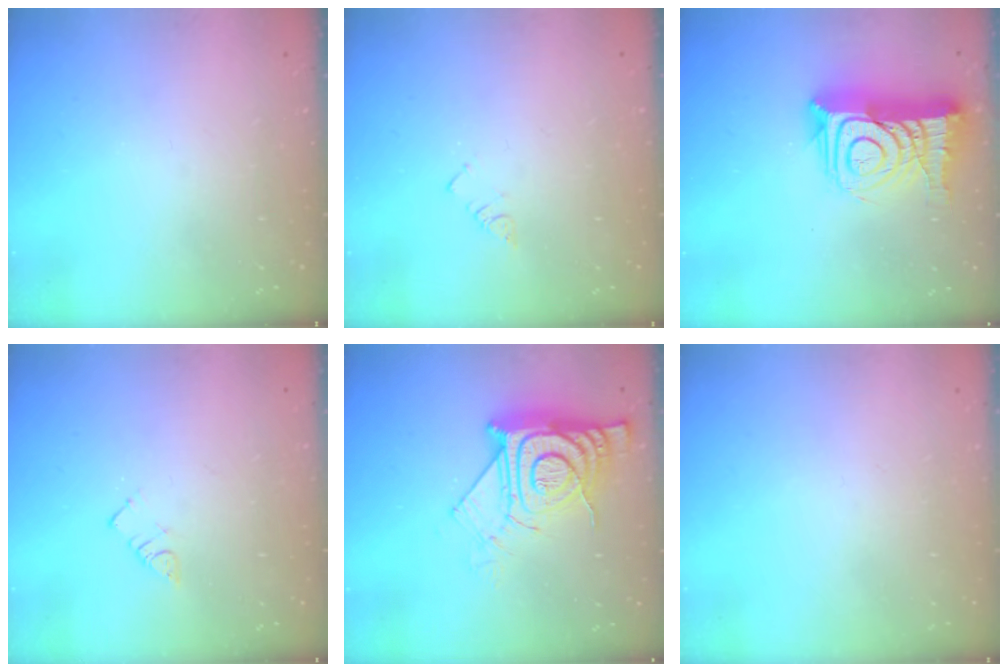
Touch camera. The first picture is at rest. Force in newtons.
{"total": 3.0, "press": 2.9, "slide": 0.4}
{"total": 19.3, "press": 19.2, "slide": 1.6}
{"total": 2.9, "press": 2.9, "slide": 0.2}
{"total": 14.9, "press": 14.9, "slide": 1.4}
{"total": 1.9, "press": 1.9, "slide": 0.2}